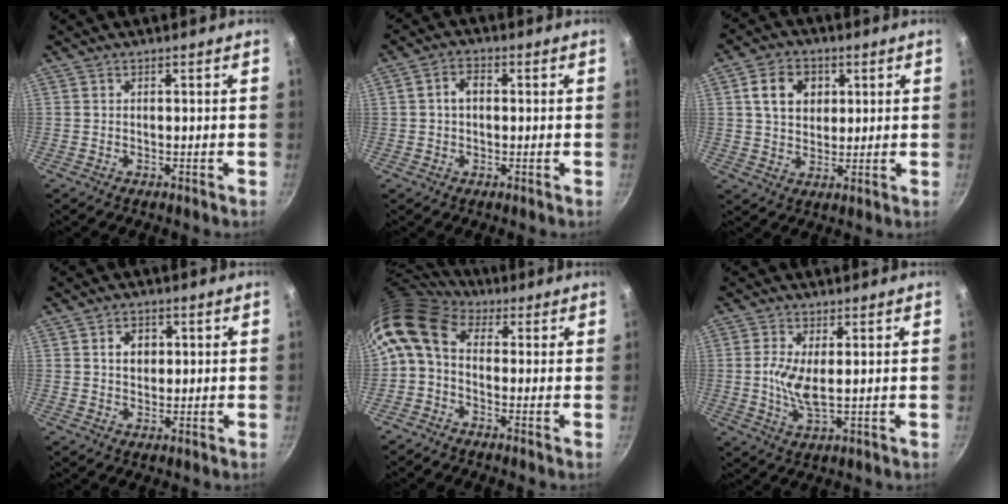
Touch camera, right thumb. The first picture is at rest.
{"total": 3.9, "force": [0.3, 2.7, 2.7], "torque": [-0.039, 0.013, -0.001]}
{"total": 8.6, "force": [2.5, 6.6, 4.9], "torque": [-0.063, 0.002, 0.039]}
{"total": 4.0, "force": [1.0, 3.1, 2.3], "torque": [-0.018, 0.002, 0.017]}
{"total": 9.2, "force": [1.2, 6.4, 6.6], "torque": [-0.124, 0.026, 0.002]}
{"total": 5.9, "force": [0.5, 2.1, 5.4], "torque": [-0.118, -0.008, 0.013]}